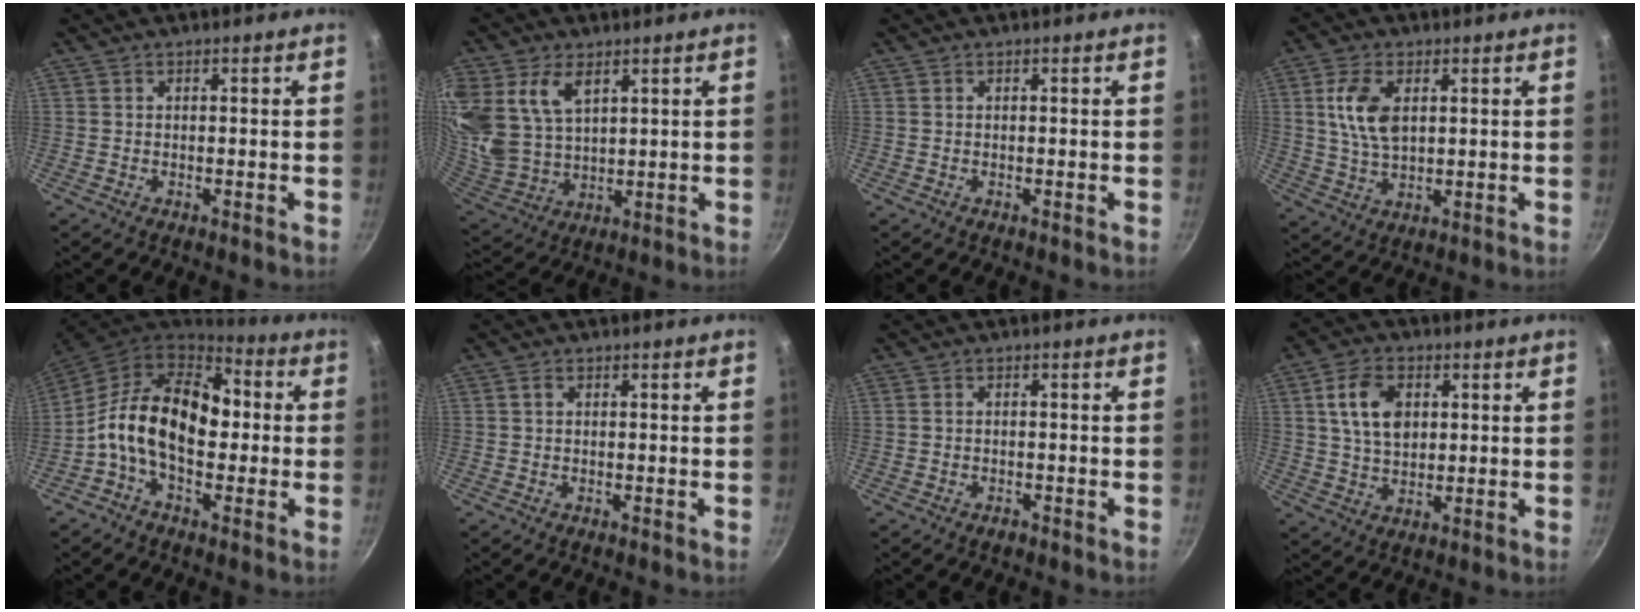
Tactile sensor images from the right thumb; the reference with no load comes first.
{"total": 17.1, "force": [7.2, 11.2, 10.8], "torque": [-0.232, -0.019, 0.156]}
{"total": 0.0}
{"total": 8.9, "force": [2.3, 5.0, 7.0], "torque": [-0.130, -0.008, 0.045]}
{"total": 16.7, "force": [0.0, 10.8, 12.8], "torque": [-0.178, 0.032, -0.026]}
{"total": 0.6, "force": [0.1, 0.4, 0.5], "torque": [-0.010, 0.003, 0.003]}
{"total": 1.2, "force": [-0.9, 0.6, 0.6], "torque": [-0.013, 0.008, -0.014]}
{"total": 9.5, "force": [2.4, 6.2, 6.7], "torque": [-0.108, -0.003, 0.042]}